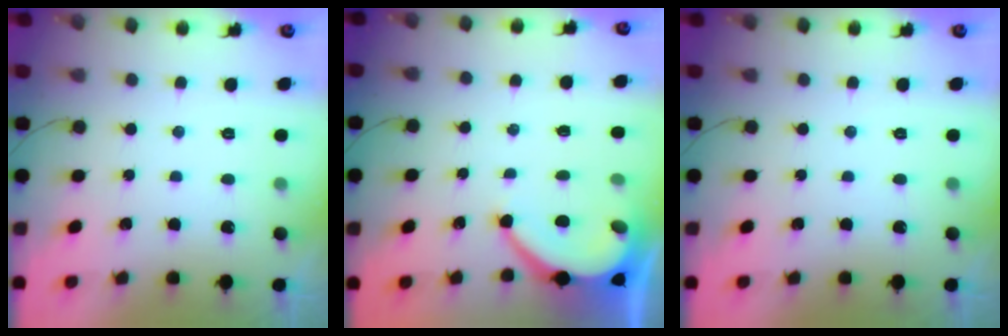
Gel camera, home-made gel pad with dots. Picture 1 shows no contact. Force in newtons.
{"total": 6.6, "press": 6.6, "slide": 0.4}
{"total": 0.0}